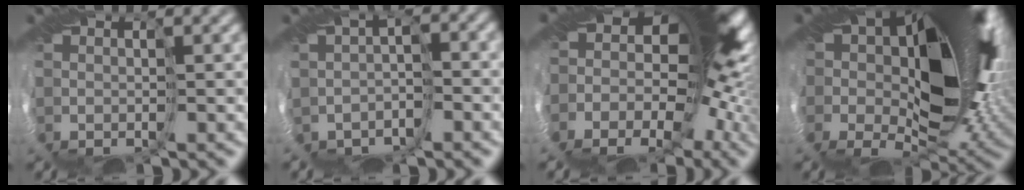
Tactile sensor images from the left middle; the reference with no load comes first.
{"total": 3.1, "force": [-2.2, 1.6, 1.4], "torque": [-0.019, -0.004, -0.046]}
{"total": 15.4, "force": [0.5, 9.8, 11.9], "torque": [-0.162, 0.021, -0.012]}
{"total": 19.2, "force": [3.7, 11.6, 14.9], "torque": [-0.220, 0.014, 0.063]}